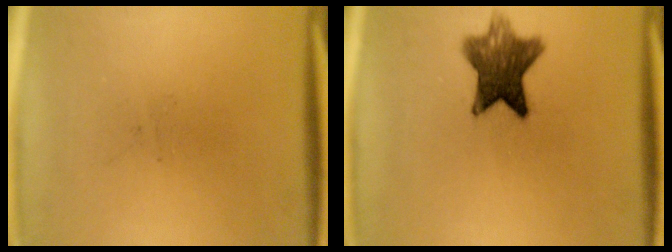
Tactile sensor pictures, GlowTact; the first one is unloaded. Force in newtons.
{"total": 9.1}